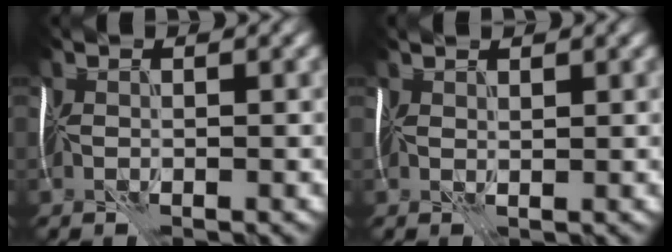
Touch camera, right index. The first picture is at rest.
{"total": 1.6, "force": [1.5, 0.3, 0.3], "torque": [-0.008, 0.018, 0.016]}